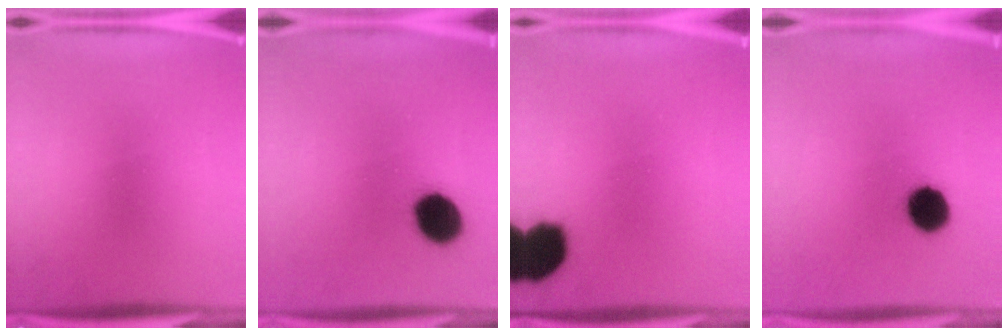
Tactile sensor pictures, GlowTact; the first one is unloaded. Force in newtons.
{"total": 10.7}
{"total": 13.2}
{"total": 8.9}